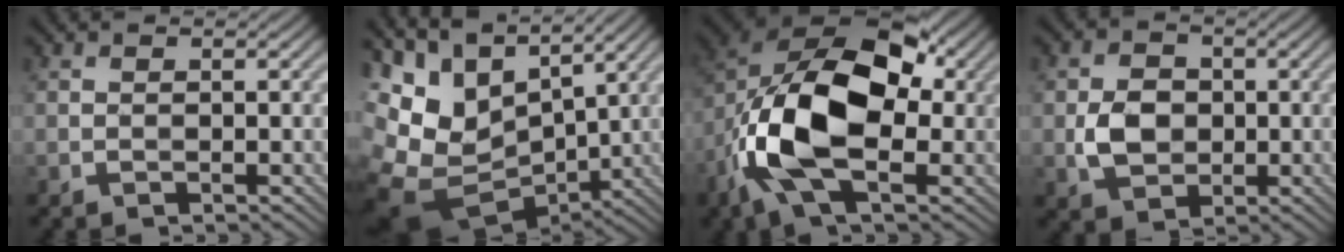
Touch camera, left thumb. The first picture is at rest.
{"total": 12.6, "force": [1.5, 8.6, 9.1], "torque": [-0.214, -0.013, 0.056]}
{"total": 15.8, "force": [-2.6, 8.9, 12.8], "torque": [-0.275, -0.001, -0.060]}
{"total": 4.9, "force": [-0.5, 4.0, 2.9], "torque": [-0.058, -0.003, -0.008]}